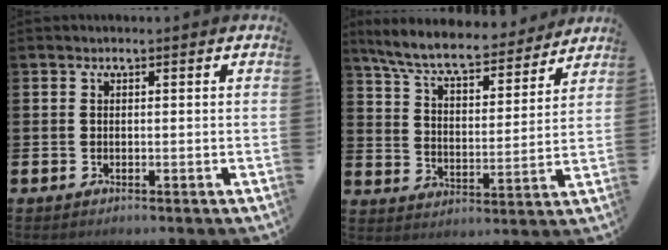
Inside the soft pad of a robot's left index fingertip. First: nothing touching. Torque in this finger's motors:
{"motor_torque": [1.09, -1.05, 0.61, 0.21]}